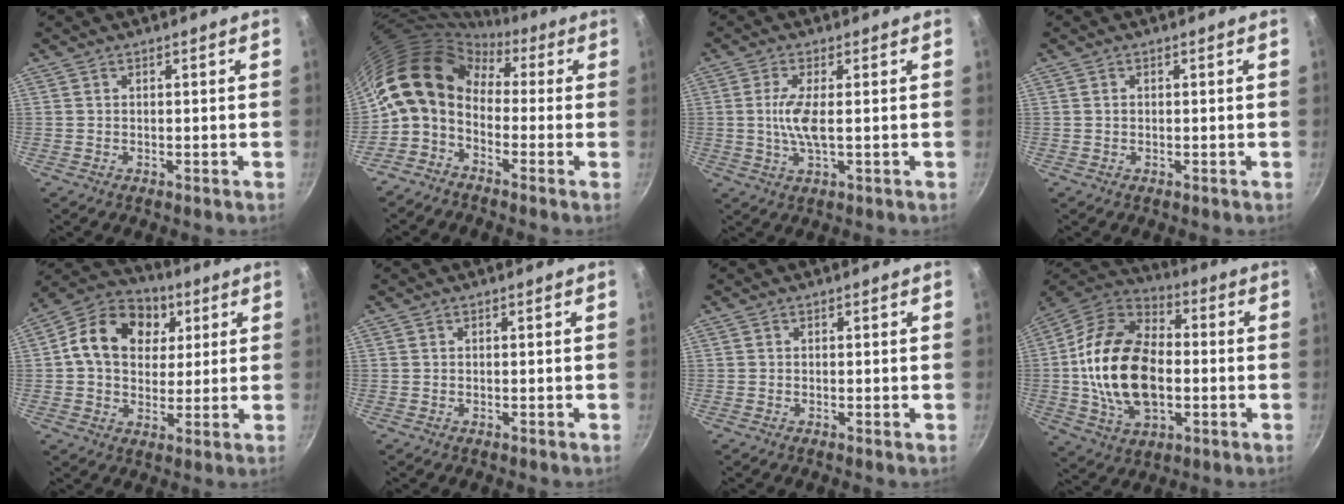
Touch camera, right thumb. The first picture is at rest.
{"total": 12.7, "force": [0.9, 9.1, 8.8], "torque": [-0.152, 0.033, -0.008]}
{"total": 5.7, "force": [0.2, 1.5, 5.5], "torque": [-0.126, -0.001, 0.002]}
{"total": 0.7, "force": [0.1, 0.6, 0.4], "torque": [-0.006, 0.004, 0.002]}
{"total": 15.6, "force": [4.1, 12.1, 9.0], "torque": [-0.137, 0.010, 0.052]}
{"total": 0.0}
{"total": 0.0}
{"total": 21.9, "force": [-1.3, 13.8, 16.9], "torque": [-0.293, 0.025, -0.027]}